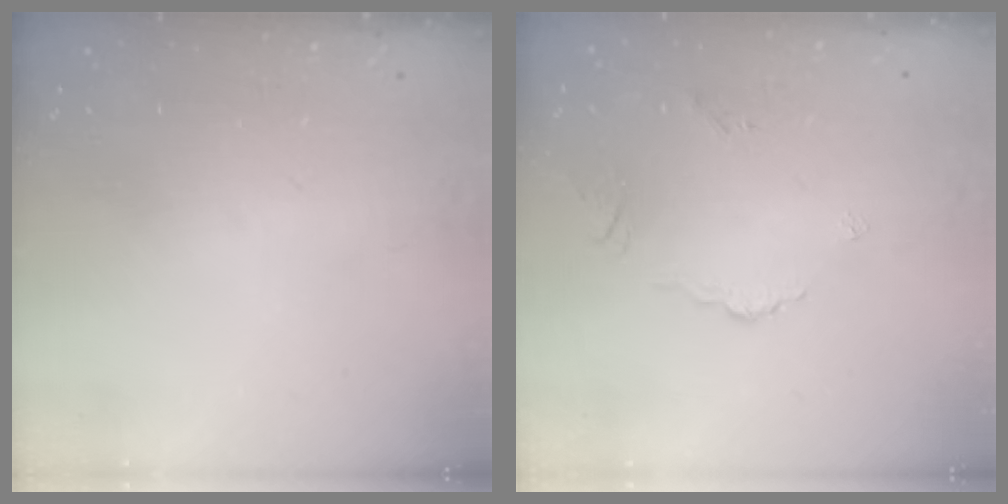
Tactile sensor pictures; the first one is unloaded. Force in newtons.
{"total": 3.1, "press": 3.0, "slide": 0.6}